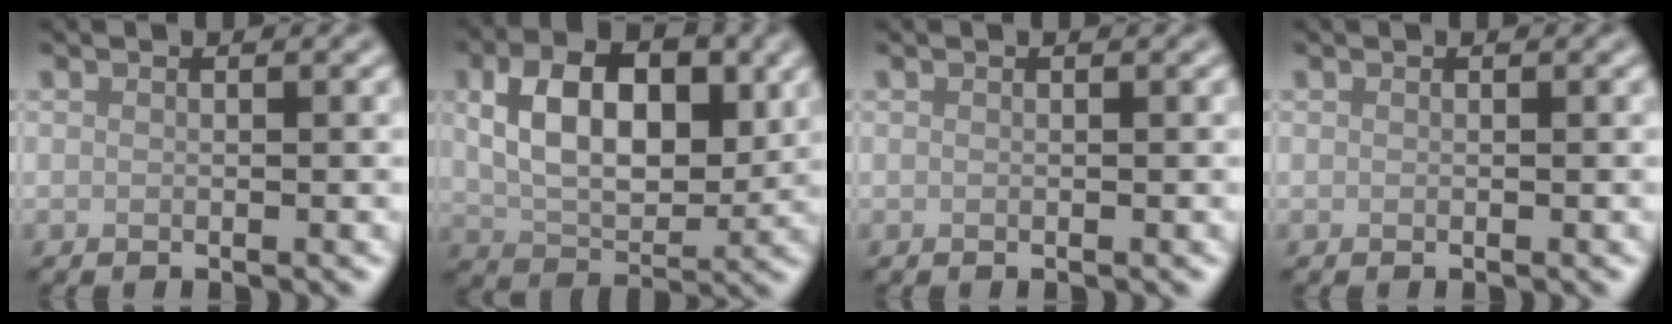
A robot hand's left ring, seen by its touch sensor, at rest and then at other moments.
{"total": 8.4, "force": [1.8, 4.9, 6.6], "torque": [-0.109, 0.007, 0.032]}
{"total": 0.0}
{"total": 0.0}